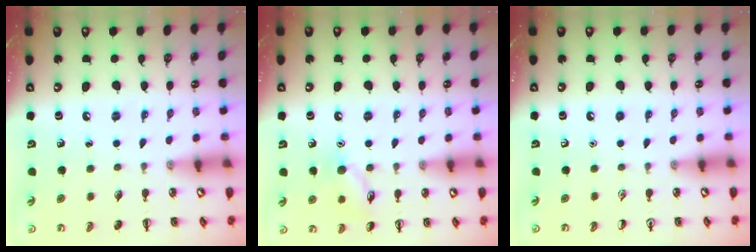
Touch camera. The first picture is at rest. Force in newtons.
{"total": 9.1, "press": 9.1, "slide": 0.7}
{"total": 0.0}